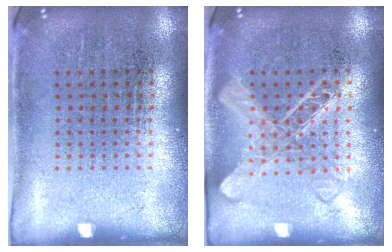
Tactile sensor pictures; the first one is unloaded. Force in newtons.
{"total": 1.5, "press": 1.5, "slide": 0.3}